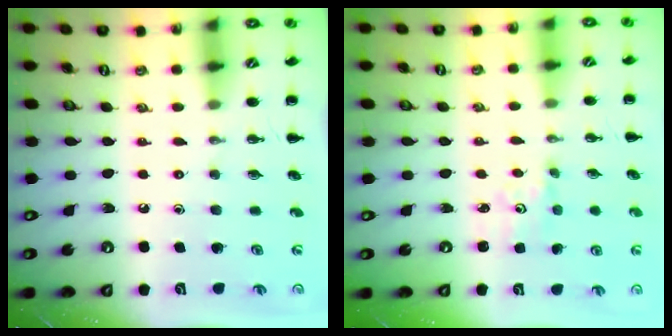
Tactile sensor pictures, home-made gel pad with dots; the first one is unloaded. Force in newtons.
{"total": 1.8, "press": 1.7, "slide": 0.5}